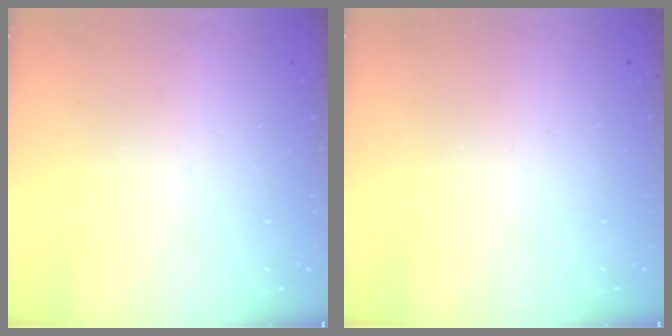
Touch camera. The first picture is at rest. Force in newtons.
{"total": 0.0}